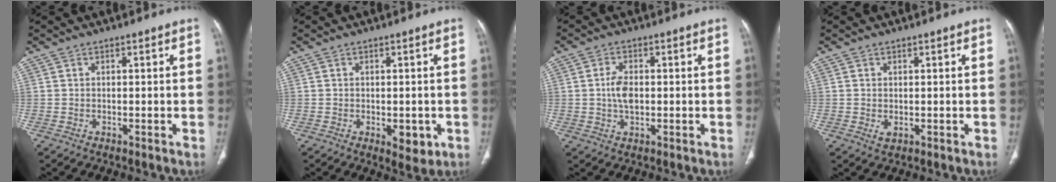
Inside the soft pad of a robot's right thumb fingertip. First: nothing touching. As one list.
[{"total": 4.5, "force": [-1.2, 2.4, 3.6], "torque": [-0.031, -0.004, -0.007]}, {"total": 4.4, "force": [0.0, 2.5, 3.6], "torque": [-0.071, 0.004, 0.000]}, {"total": 1.4, "force": [-0.1, 0.9, 1.1], "torque": [-0.022, -0.004, 0.001]}]